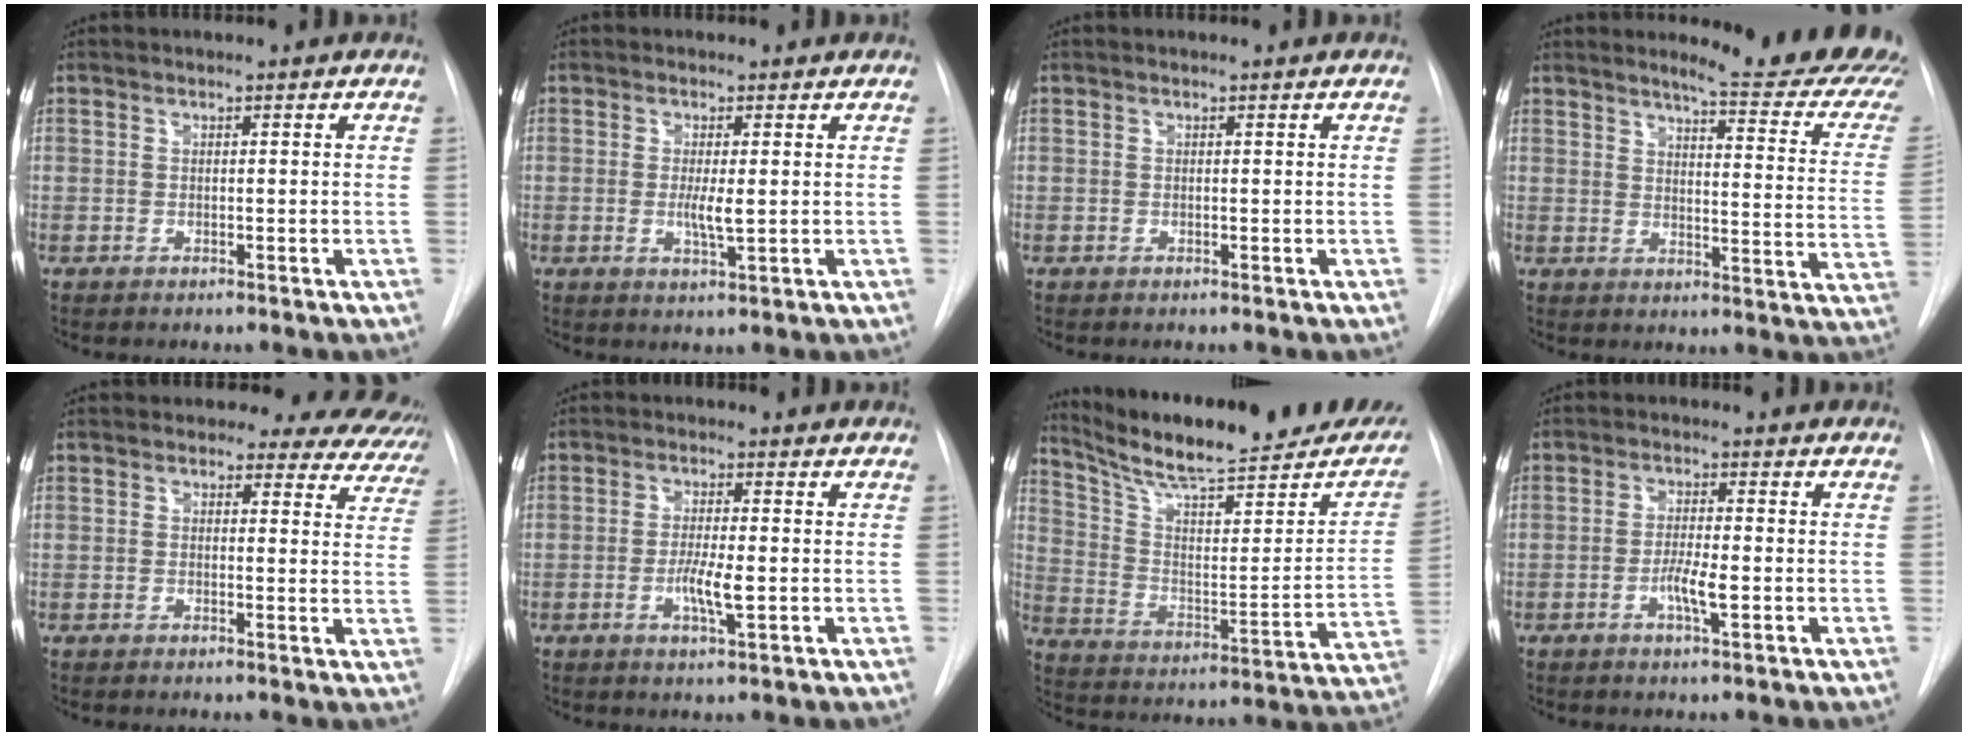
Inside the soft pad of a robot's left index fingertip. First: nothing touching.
{"total": 2.9, "force": [0.0, 0.4, 2.9], "torque": [-0.057, -0.006, 0.001]}
{"total": 0.0}
{"total": 18.3, "force": [16.9, 1.0, 7.1], "torque": [-0.081, -0.103, 0.180]}
{"total": 11.5, "force": [10.3, 4.8, 1.5], "torque": [0.024, -0.034, 0.071]}
{"total": 4.4, "force": [-0.9, 0.5, 4.3], "torque": [-0.082, -0.006, -0.016]}
{"total": 25.7, "force": [21.7, 4.1, 13.3], "torque": [-0.202, -0.044, 0.303]}
{"total": 3.8, "force": [-1.2, 0.4, 3.6], "torque": [-0.068, -0.003, -0.022]}